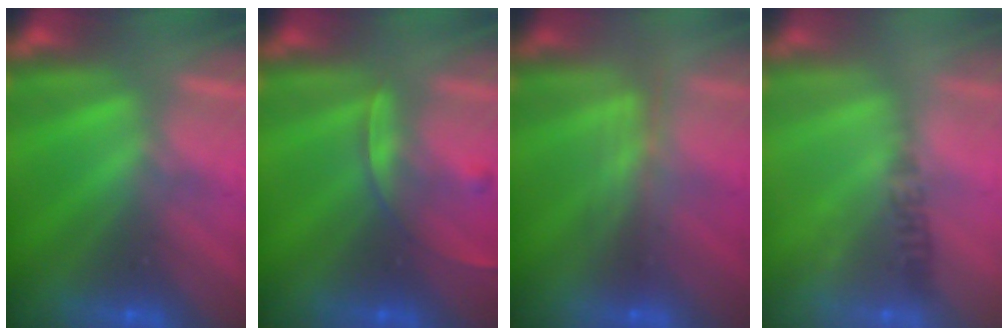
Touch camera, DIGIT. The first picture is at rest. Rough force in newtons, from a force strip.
{"total": 2.5}
{"total": 2.4}
{"total": 2.4}